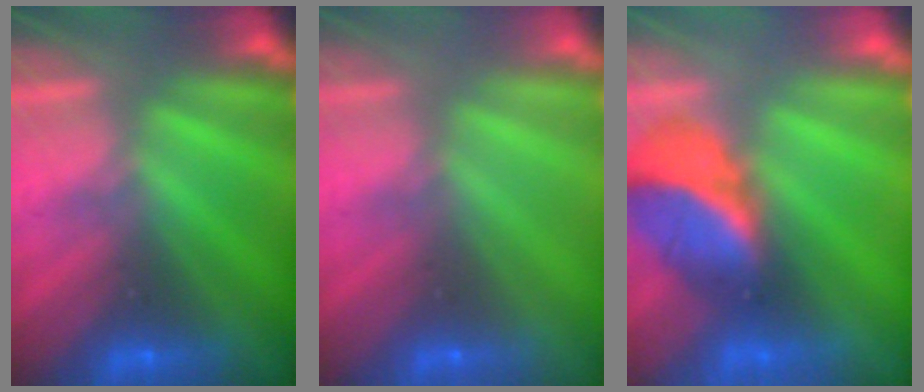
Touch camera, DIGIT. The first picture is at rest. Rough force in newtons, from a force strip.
{"total": 2.9}
{"total": 2.6}